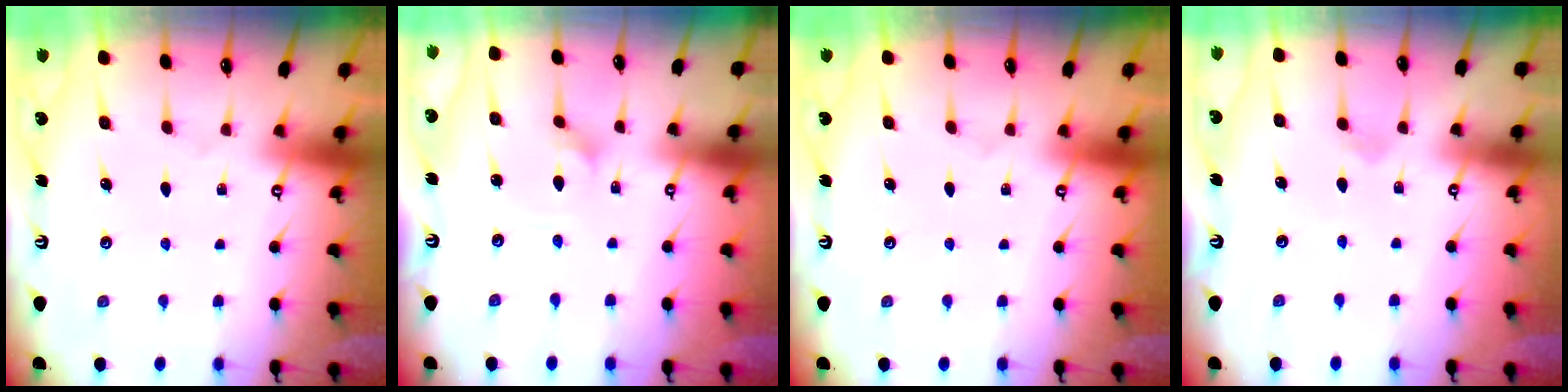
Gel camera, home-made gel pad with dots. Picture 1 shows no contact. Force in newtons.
{"total": 2.0, "press": 2.0, "slide": 0.1}
{"total": 0.0}
{"total": 1.9, "press": 1.8, "slide": 0.6}